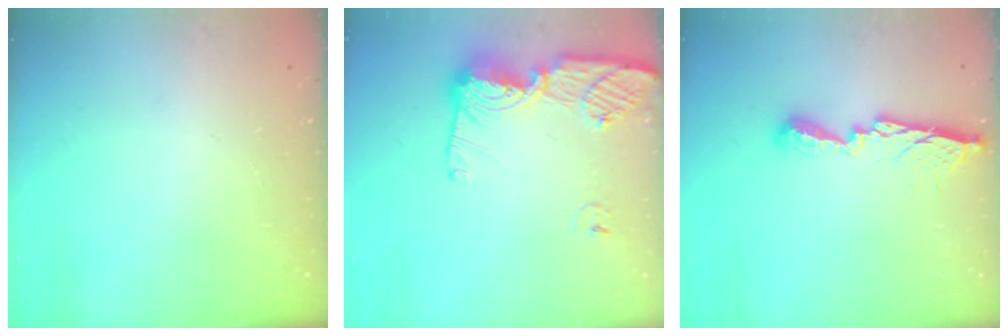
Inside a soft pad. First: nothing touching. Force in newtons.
{"total": 14.0, "press": 13.9, "slide": 1.4}
{"total": 11.0, "press": 11.0, "slide": 0.4}